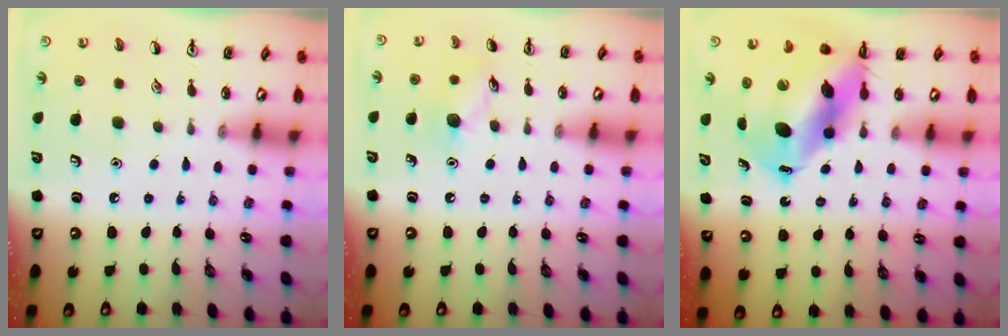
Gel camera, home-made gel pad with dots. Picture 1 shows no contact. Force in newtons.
{"total": 7.7, "press": 7.7, "slide": 1.0}
{"total": 13.7, "press": 13.1, "slide": 3.9}